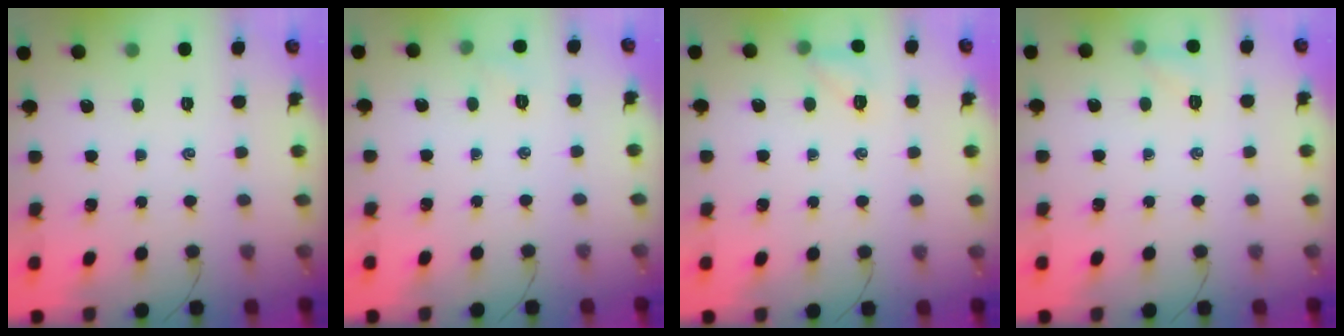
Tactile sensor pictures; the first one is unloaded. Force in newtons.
{"total": 3.0, "press": 2.9, "slide": 0.8}
{"total": 5.4, "press": 5.1, "slide": 1.6}
{"total": 5.1, "press": 5.0, "slide": 1.2}